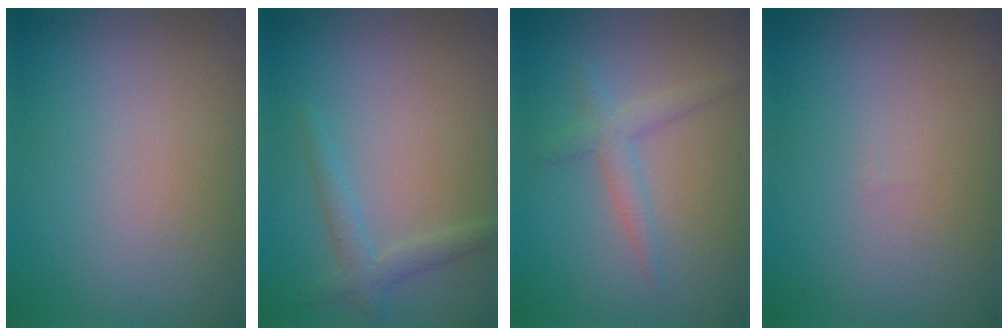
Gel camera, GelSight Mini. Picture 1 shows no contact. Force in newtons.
{"total": 2.0, "press": 2.0, "slide": 0.1}
{"total": 2.2, "press": 2.2, "slide": 0.2}
{"total": 0.0}